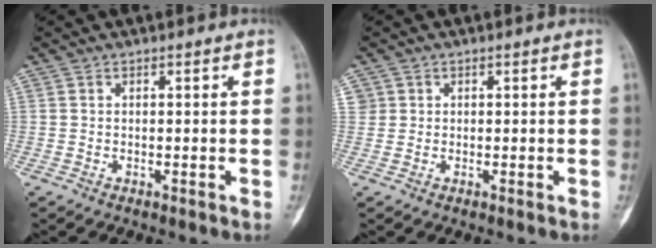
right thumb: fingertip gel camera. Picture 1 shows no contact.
{"total": 1.7, "force": [0.7, 1.6, 0.0], "torque": [0.020, -0.001, 0.007]}